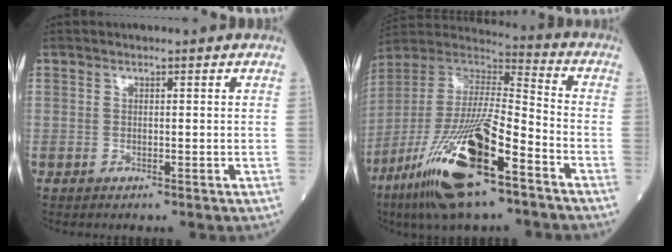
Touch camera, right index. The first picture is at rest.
{"total": 21.9, "force": [-11.8, 3.7, 18.1], "torque": [-0.373, -0.049, -0.221]}